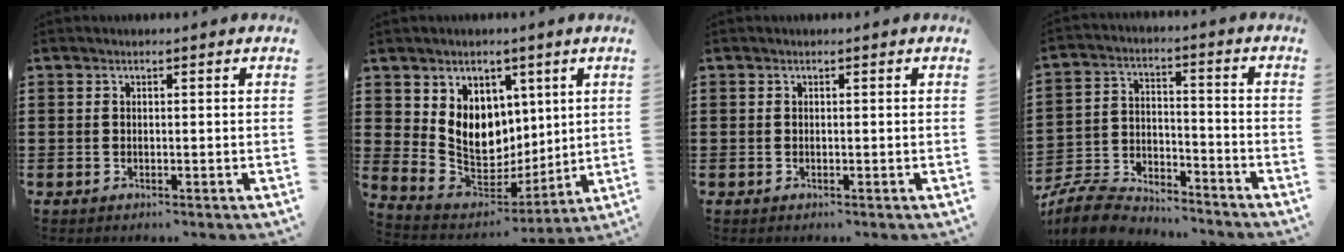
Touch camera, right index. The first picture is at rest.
{"total": 9.5, "force": [3.3, 8.1, 3.8], "torque": [-0.098, -0.026, 0.070]}
{"total": 0.0}
{"total": 8.1, "force": [-7.8, 1.8, 1.5], "torque": [-0.048, 0.013, -0.159]}